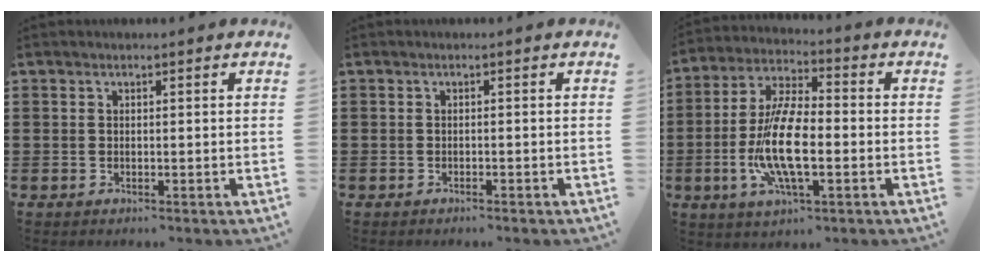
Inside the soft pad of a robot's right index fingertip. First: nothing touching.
{"total": 0.6, "force": [-0.6, 0.0, 0.1], "torque": [-0.003, -0.002, -0.012]}
{"total": 11.3, "force": [-2.6, 4.2, 10.1], "torque": [-0.230, -0.012, -0.053]}